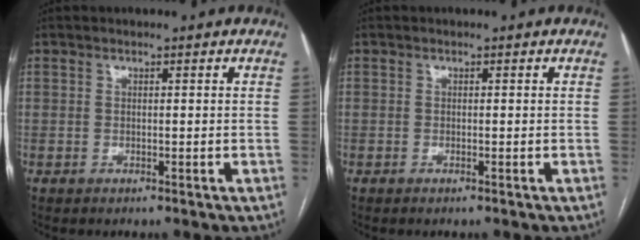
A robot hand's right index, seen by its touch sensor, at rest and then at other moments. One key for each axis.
{"total": 0.0}